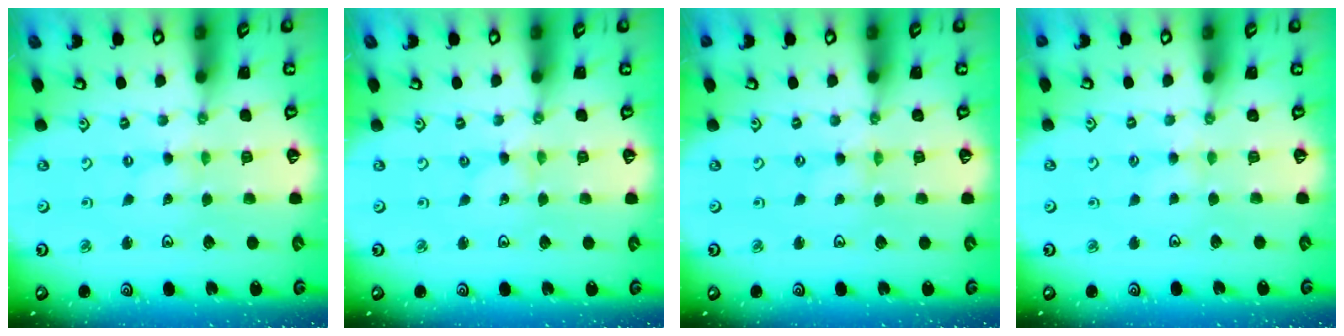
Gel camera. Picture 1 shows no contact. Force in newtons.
{"total": 0.0}
{"total": 0.0}
{"total": 2.6, "press": 2.5, "slide": 0.5}